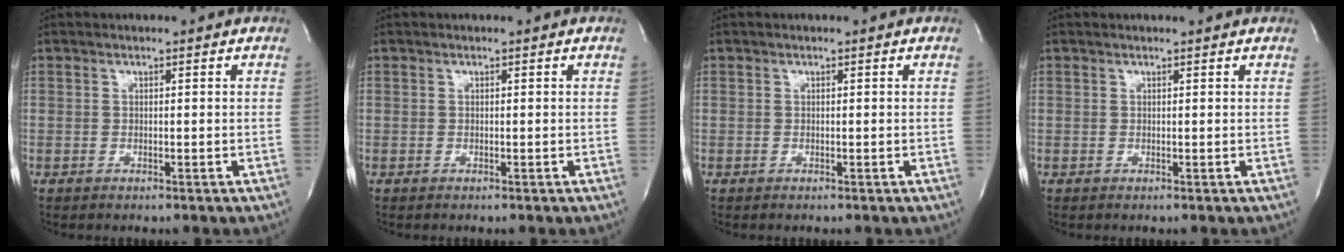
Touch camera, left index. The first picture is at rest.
{"total": 0.0}
{"total": 0.0}
{"total": 1.3, "force": [1.3, -0.1, 0.2], "torque": [-0.011, 0.004, 0.014]}